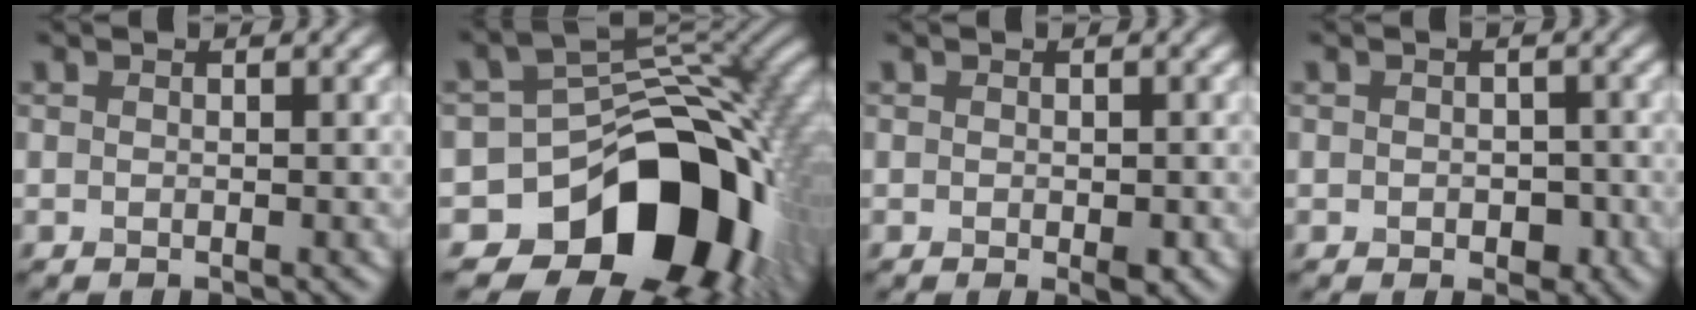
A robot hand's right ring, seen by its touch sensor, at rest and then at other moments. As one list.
[{"total": 14.6, "force": [-6.9, 10.2, 7.8], "torque": [-0.097, -0.007, -0.114]}, {"total": 1.0, "force": [-0.4, 0.5, 0.8], "torque": [-0.010, -0.001, -0.003]}, {"total": 1.5, "force": [-0.4, 1.2, 0.8], "torque": [-0.009, -0.006, -0.007]}]